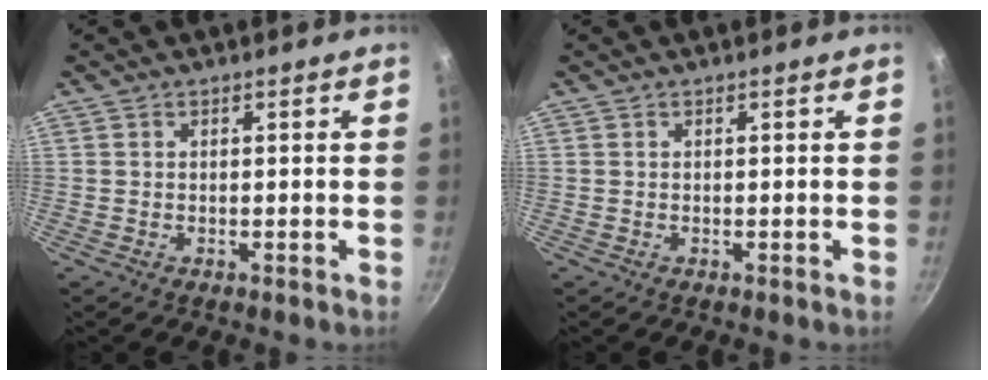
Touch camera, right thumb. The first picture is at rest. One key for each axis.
{"total": 0.0}